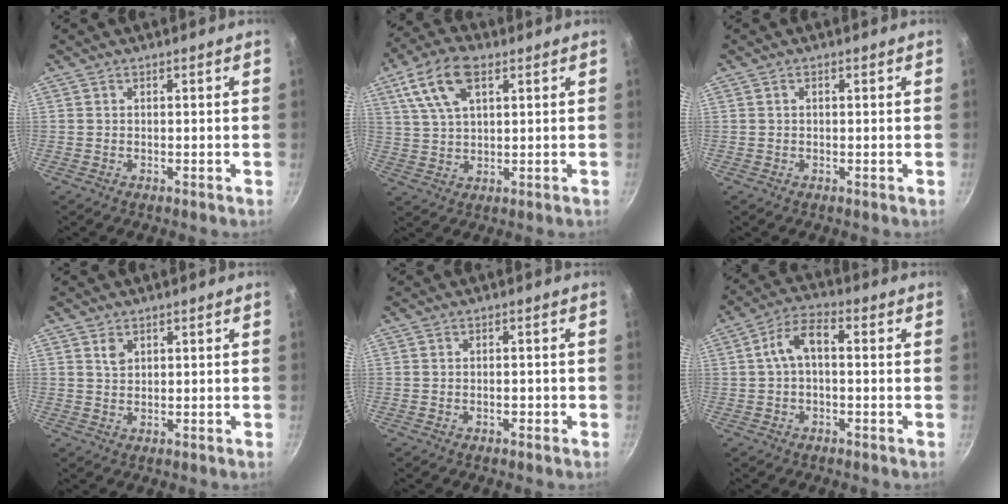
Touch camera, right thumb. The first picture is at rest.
{"total": 10.8, "force": [4.5, 5.4, 8.2], "torque": [-0.155, 0.006, 0.083]}
{"total": 0.7, "force": [0.2, 0.3, 0.6], "torque": [-0.011, 0.003, 0.005]}
{"total": 2.1, "force": [1.0, 1.4, 1.1], "torque": [-0.014, -0.003, 0.020]}
{"total": 1.4, "force": [-0.7, 0.8, 0.9], "torque": [-0.011, 0.007, -0.009]}
{"total": 6.6, "force": [0.2, 3.5, 5.6], "torque": [-0.103, 0.030, -0.002]}